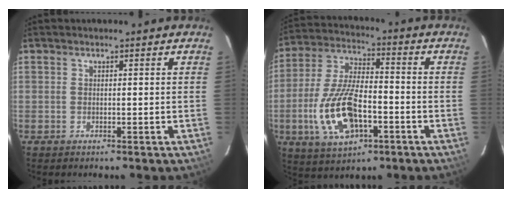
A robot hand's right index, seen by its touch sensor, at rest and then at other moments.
{"total": 16.2, "force": [-5.1, 7.3, 13.5], "torque": [-0.292, -0.005, -0.089]}